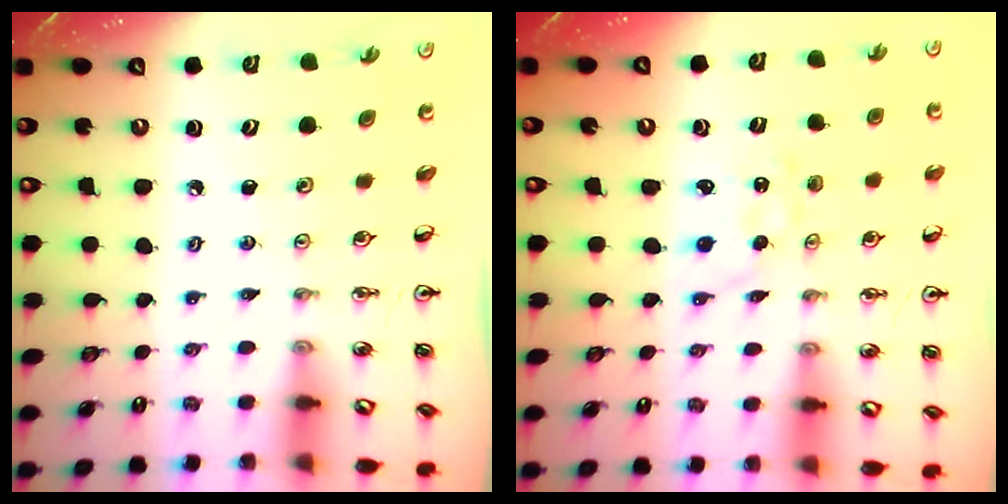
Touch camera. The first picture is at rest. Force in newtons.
{"total": 0.6, "press": 0.6, "slide": 0.1}